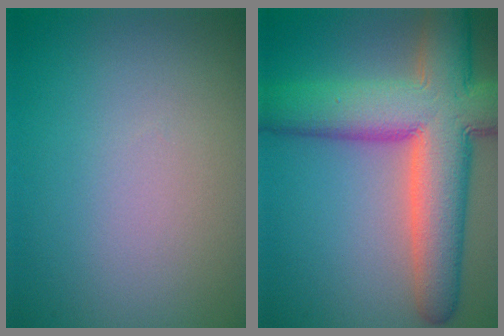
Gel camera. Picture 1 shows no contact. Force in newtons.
{"total": 12.0, "press": 12.0, "slide": 0.8}